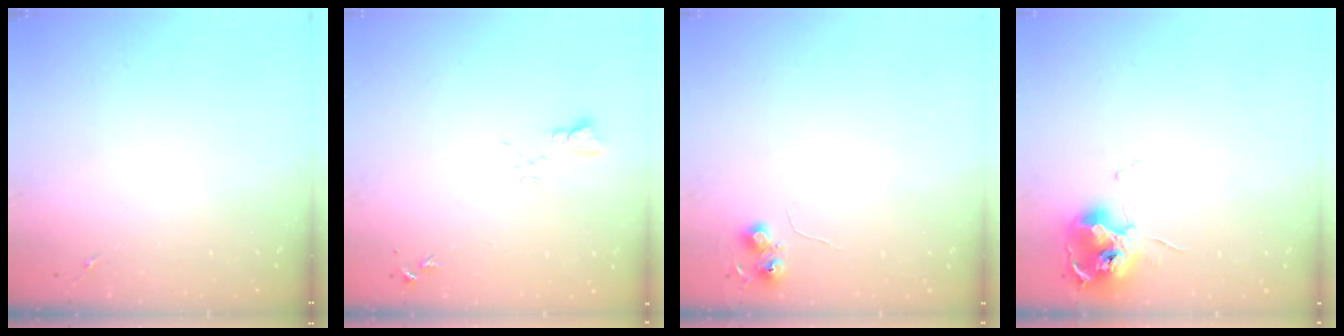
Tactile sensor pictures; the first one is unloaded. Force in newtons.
{"total": 5.9, "press": 5.8, "slide": 0.6}
{"total": 5.6, "press": 5.6, "slide": 0.8}
{"total": 12.1, "press": 12.0, "slide": 1.2}